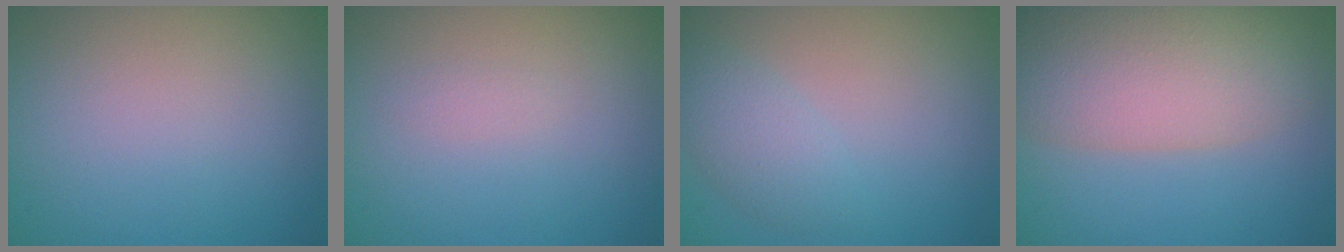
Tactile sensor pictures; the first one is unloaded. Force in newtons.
{"total": 0.6, "press": 0.6, "slide": 0.0}
{"total": 2.5, "press": 2.5, "slide": 0.1}
{"total": 8.4, "press": 8.4, "slide": 0.5}